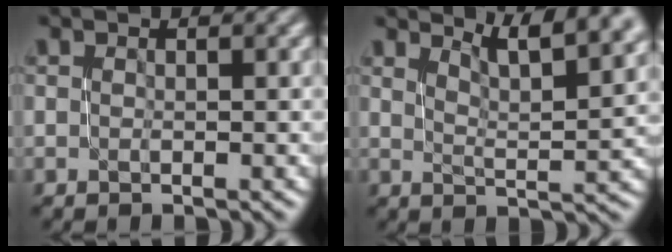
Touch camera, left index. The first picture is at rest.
{"total": 7.4, "force": [5.1, 1.8, 5.0], "torque": [-0.052, 0.014, 0.070]}